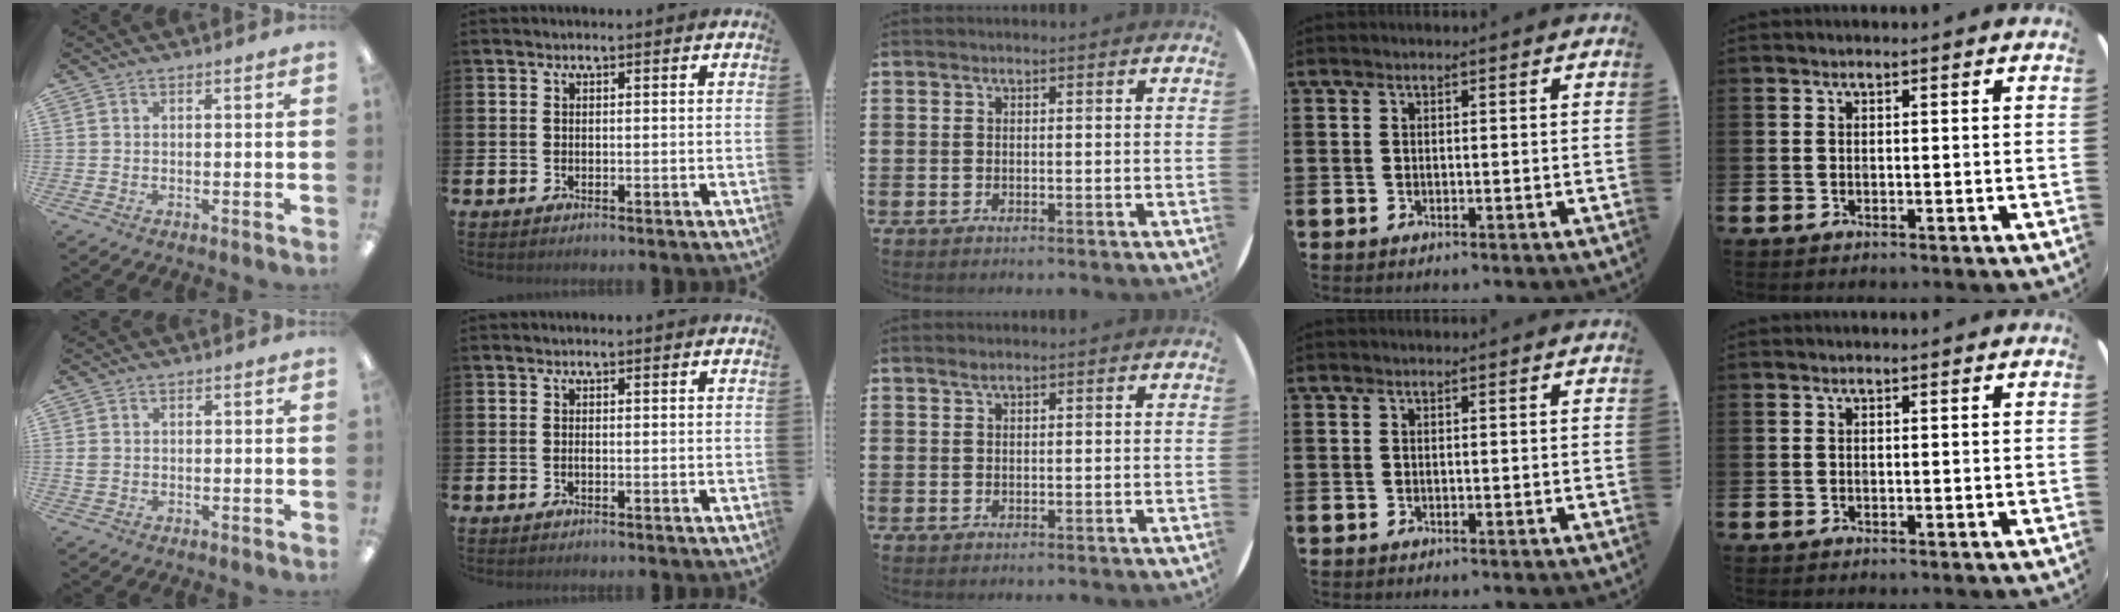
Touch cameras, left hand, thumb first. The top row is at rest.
{"thumb": {"total": 1.4, "force": [0.1, 1.2, 0.7], "torque": [-0.014, 0.005, 0.000]}, "middle": {"total": 0.8, "force": [0.6, 0.1, 0.4], "torque": [-0.009, 0.000, 0.011]}}